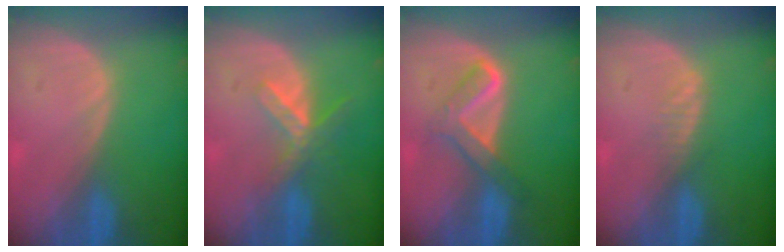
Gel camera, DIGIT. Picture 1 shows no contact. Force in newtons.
{"total": 5.4, "press": 4.9, "slide": 2.4}
{"total": 5.2, "press": 5.1, "slide": 0.7}
{"total": 1.6, "press": 1.6, "slide": 0.1}